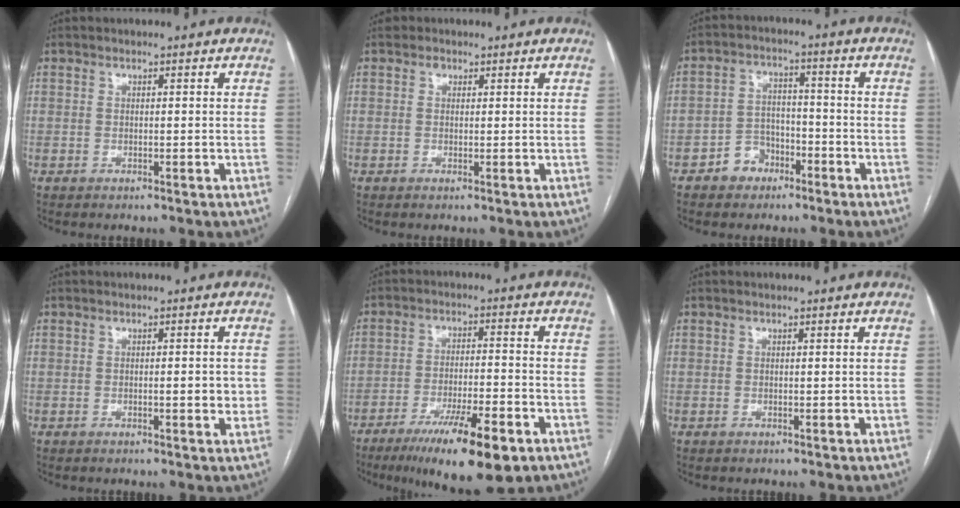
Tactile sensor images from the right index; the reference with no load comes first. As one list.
[{"total": 1.0, "force": [0.3, 0.8, 0.3], "torque": [0.000, 0.001, 0.002]}, {"total": 5.4, "force": [-3.3, 3.9, 1.7], "torque": [-0.028, 0.018, -0.055]}, {"total": 2.5, "force": [-0.2, 0.8, 2.3], "torque": [-0.037, 0.000, -0.003]}, {"total": 14.7, "force": [-9.1, 2.3, 11.2], "torque": [-0.169, -0.026, -0.145]}, {"total": 0.0}]